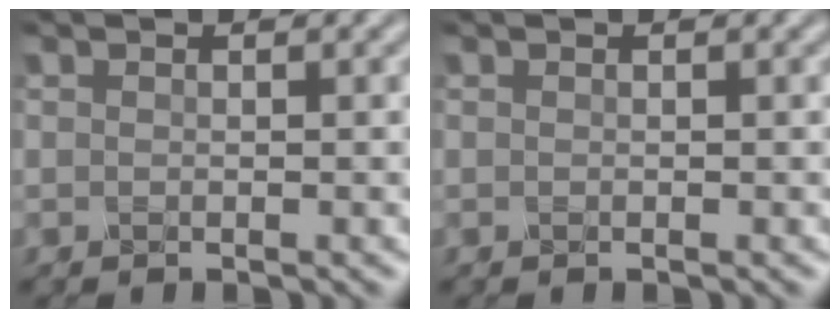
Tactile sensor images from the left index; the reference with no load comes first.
{"total": 0.0}